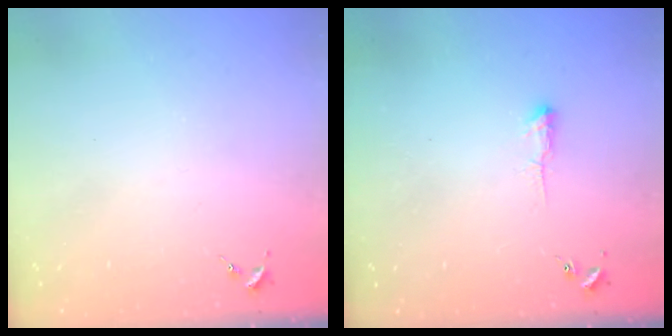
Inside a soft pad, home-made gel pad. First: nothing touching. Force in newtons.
{"total": 3.9, "press": 3.8, "slide": 0.8}